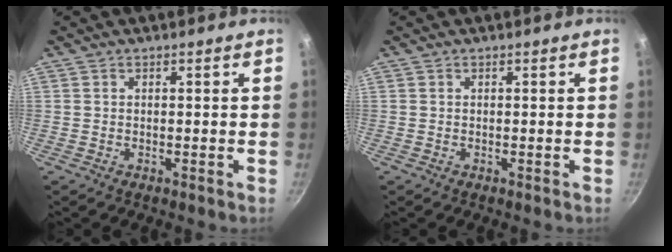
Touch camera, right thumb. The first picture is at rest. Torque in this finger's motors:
{"motor_torque": [0.01, 0.00, 0.02, -0.01, 0.00]}